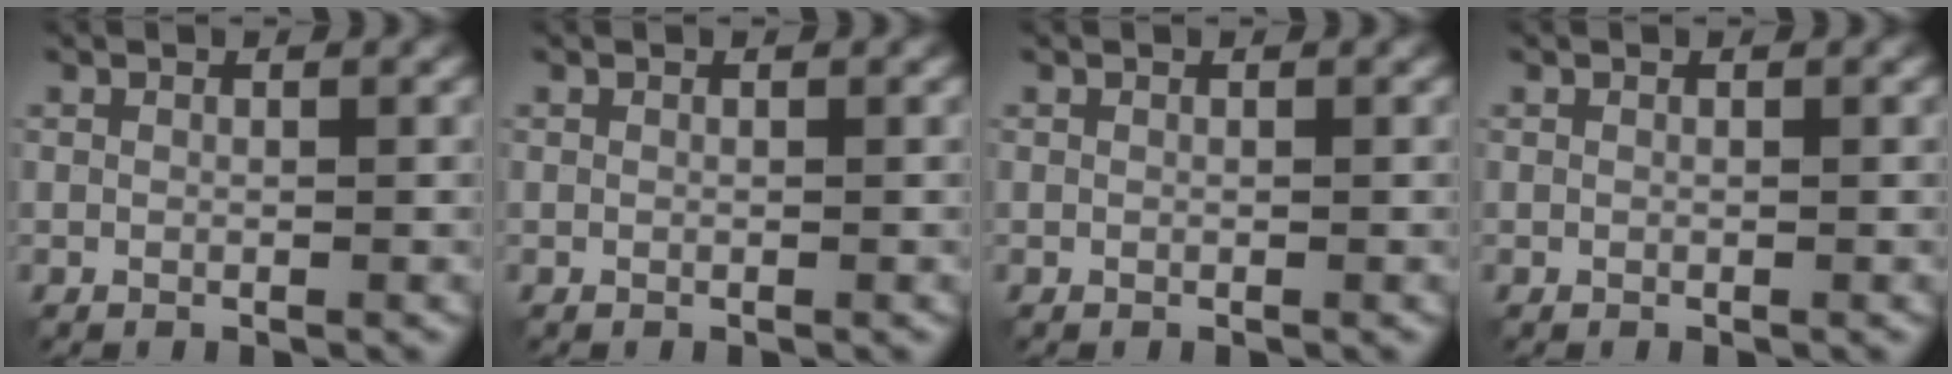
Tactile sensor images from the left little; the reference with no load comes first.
{"total": 0.0}
{"total": 0.0}
{"total": 0.0}